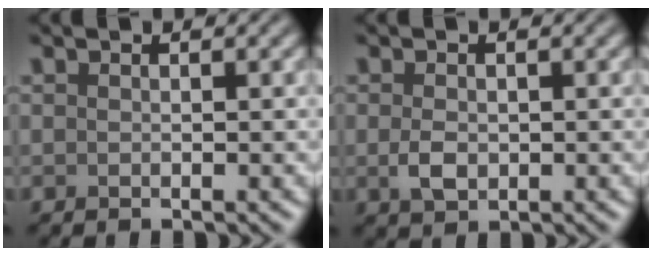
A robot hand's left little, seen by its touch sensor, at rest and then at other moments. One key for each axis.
{"total": 2.0, "fx": -0.2, "fy": 1.4, "fz": 1.5, "tx": -0.032, "ty": -0.003, "tz": -0.002}